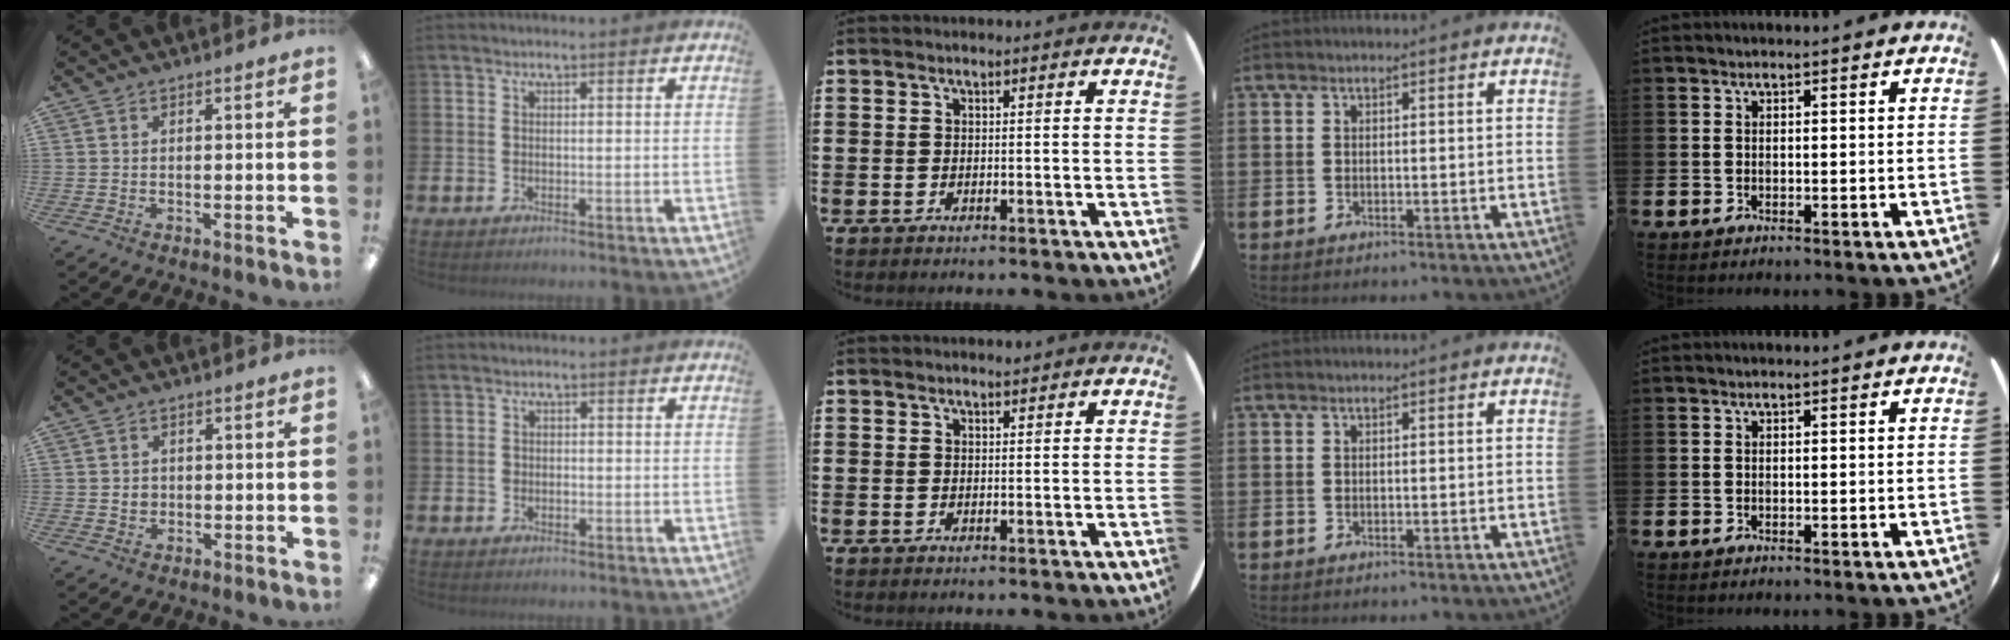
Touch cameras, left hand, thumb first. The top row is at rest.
{"thumb": {"total": 1.9, "force": [0.1, 1.7, 0.8], "torque": [-0.010, 0.003, -0.002]}, "index": {"total": 1.1, "force": [-0.3, 1.0, 0.4], "torque": [-0.009, 0.006, -0.009]}, "middle": {"total": 0.6, "force": [0.6, 0.0, -0.1], "torque": [0.000, 0.002, 0.012]}}